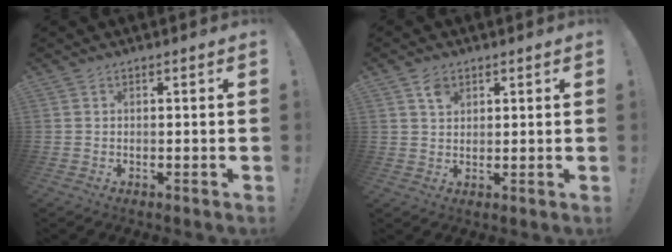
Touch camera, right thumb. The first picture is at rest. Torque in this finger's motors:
{"motor_torque": [-0.01, 0.12, 0.13, -0.17, 0.00]}